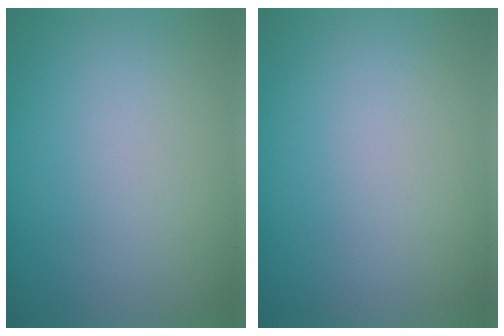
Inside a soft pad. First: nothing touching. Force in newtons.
{"total": 0.0}